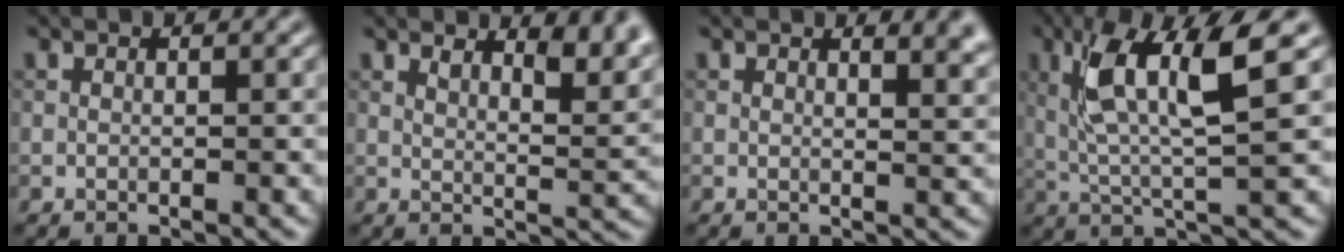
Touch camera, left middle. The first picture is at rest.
{"total": 4.8, "force": [3.4, 1.5, 3.1], "torque": [-0.042, -0.004, 0.053]}
{"total": 3.1, "force": [2.2, 1.1, 1.9], "torque": [-0.012, 0.003, 0.031]}
{"total": 7.8, "force": [2.6, 1.4, 7.3], "torque": [-0.147, 0.006, 0.048]}